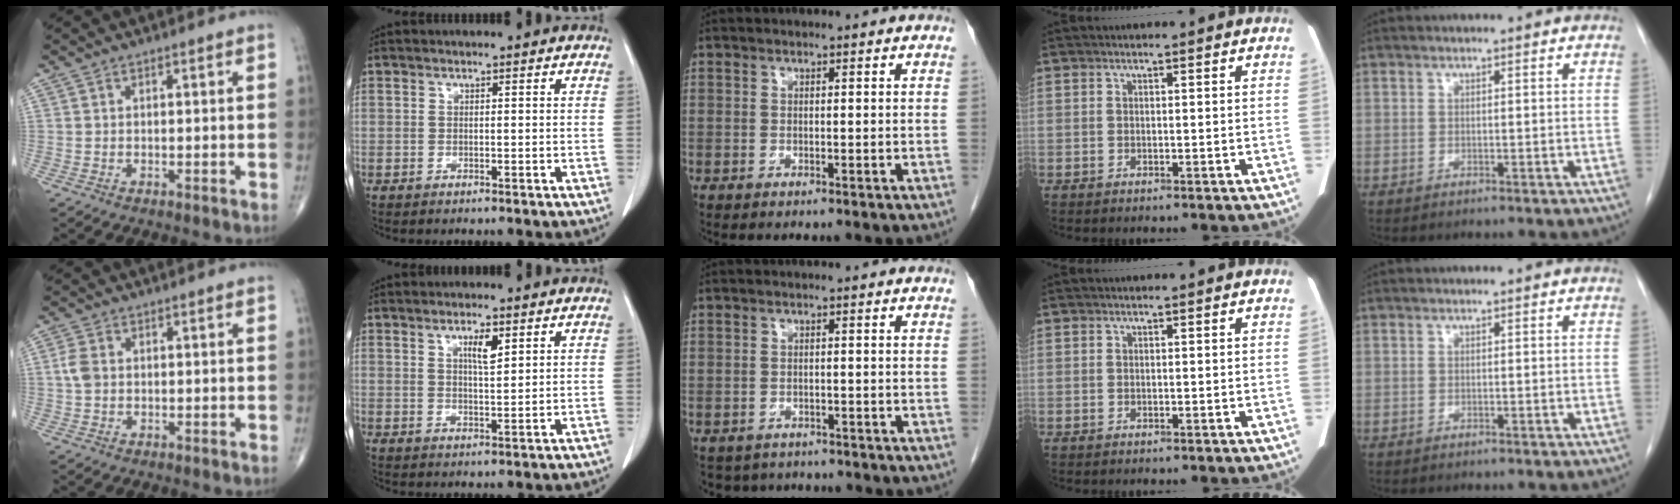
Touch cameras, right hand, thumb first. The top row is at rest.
{"thumb": {"total": 3.0, "force": [0.3, 2.2, 2.0], "torque": [-0.049, 0.005, 0.002]}, "index": {"total": 3.5, "force": [1.7, 0.7, 2.9], "torque": [-0.052, -0.001, 0.029]}, "middle": {"total": 5.5, "force": [-4.8, 2.6, 0.4], "torque": [0.000, 0.000, -0.063]}}